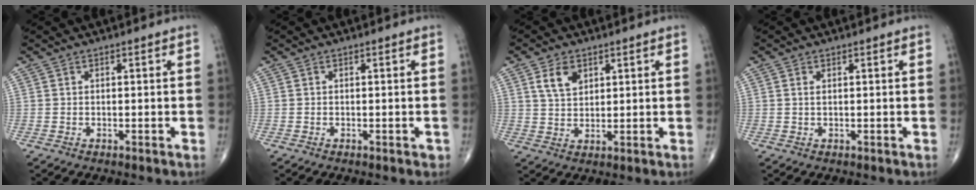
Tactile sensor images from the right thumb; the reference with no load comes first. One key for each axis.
{"total": 0.6, "fx": -0.3, "fy": 0.4, "fz": 0.3, "tx": 0.001, "ty": 0.002, "tz": -0.006}
{"total": 5.2, "fx": 2.4, "fy": 3.3, "fz": 3.3, "tx": -0.048, "ty": -0.013, "tz": 0.048}
{"total": 0.8, "fx": 0.2, "fy": 0.3, "fz": 0.7, "tx": -0.016, "ty": 0.004, "tz": 0.006}